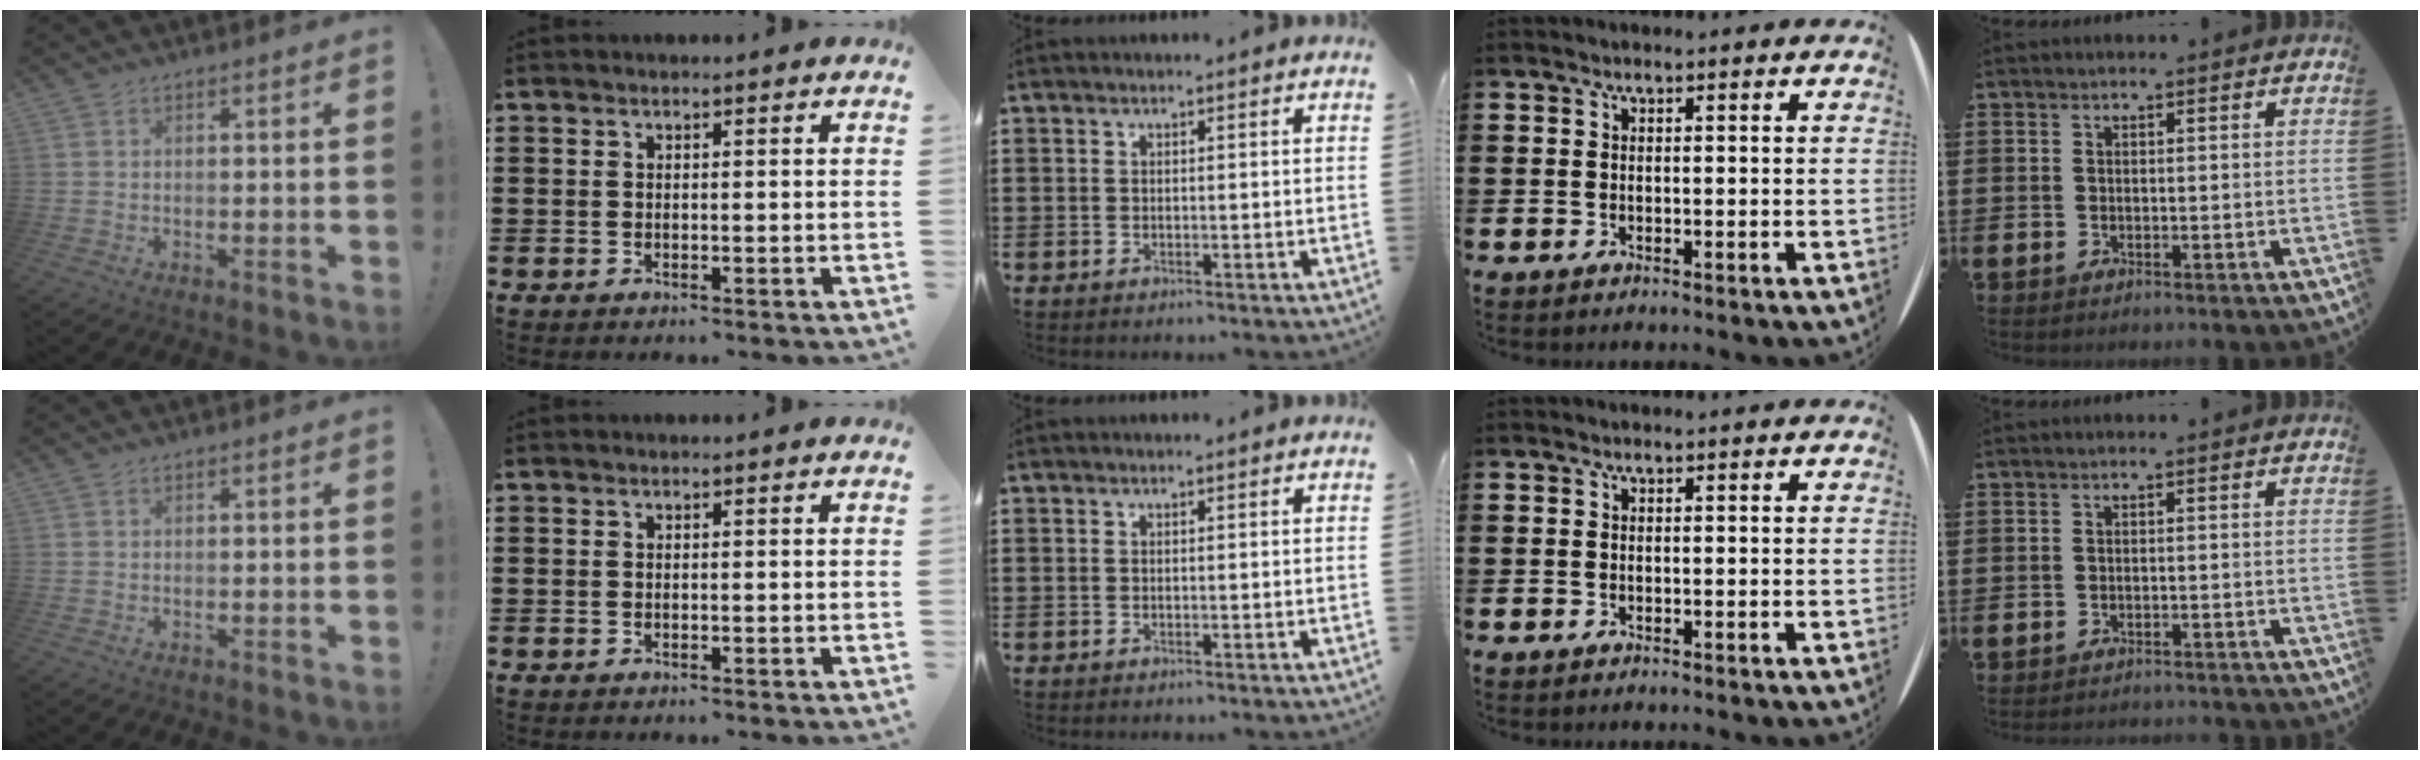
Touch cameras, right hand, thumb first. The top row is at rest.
{"little": {"total": 1.0, "force": [-1.0, -0.1, 0.0], "torque": [-0.002, 0.001, -0.020]}}